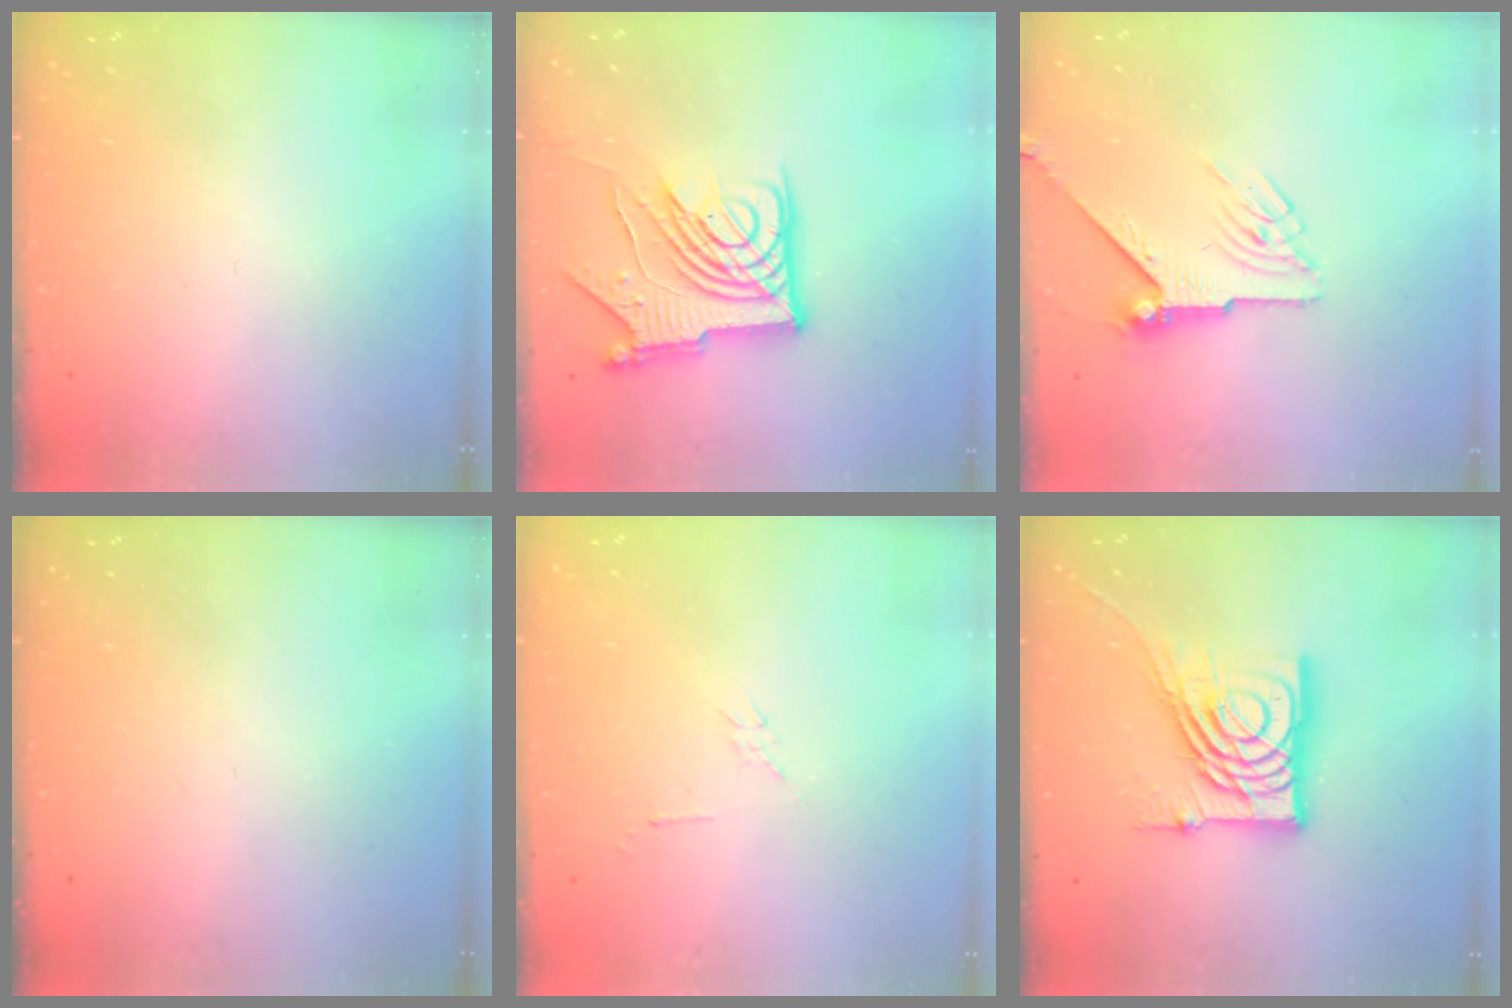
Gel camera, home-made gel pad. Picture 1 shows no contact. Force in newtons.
{"total": 14.9, "press": 14.8, "slide": 1.8}
{"total": 6.0, "press": 6.0, "slide": 0.7}
{"total": 0.0}
{"total": 2.3, "press": 2.3, "slide": 0.4}
{"total": 18.6, "press": 18.6, "slide": 1.6}